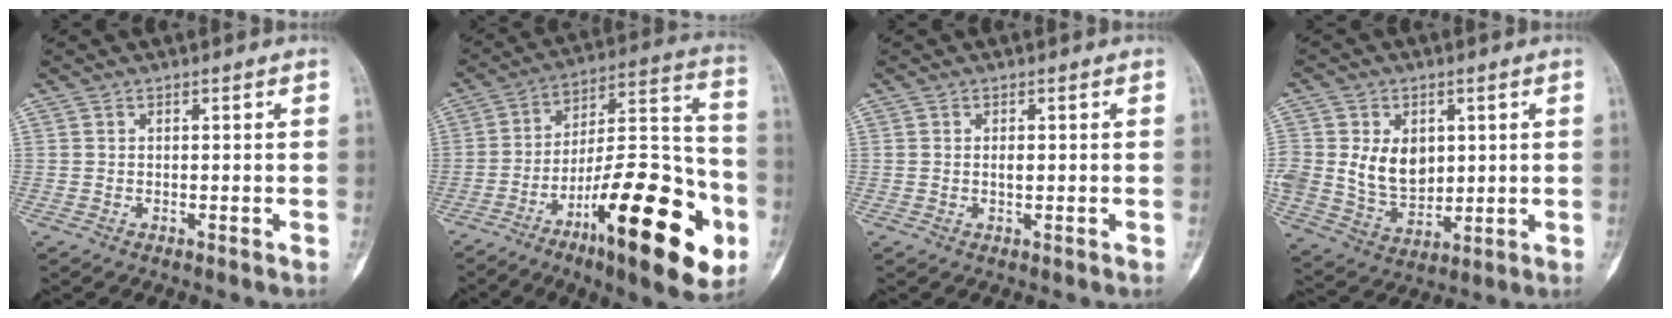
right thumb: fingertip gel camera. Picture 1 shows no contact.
{"total": 28.1, "force": [-11.7, 8.4, 24.2], "torque": [-0.335, 0.064, -0.175]}
{"total": 2.5, "force": [0.1, 1.2, 2.1], "torque": [-0.029, 0.001, 0.003]}
{"total": 12.1, "force": [2.1, 9.2, 7.6], "torque": [-0.114, -0.016, 0.055]}